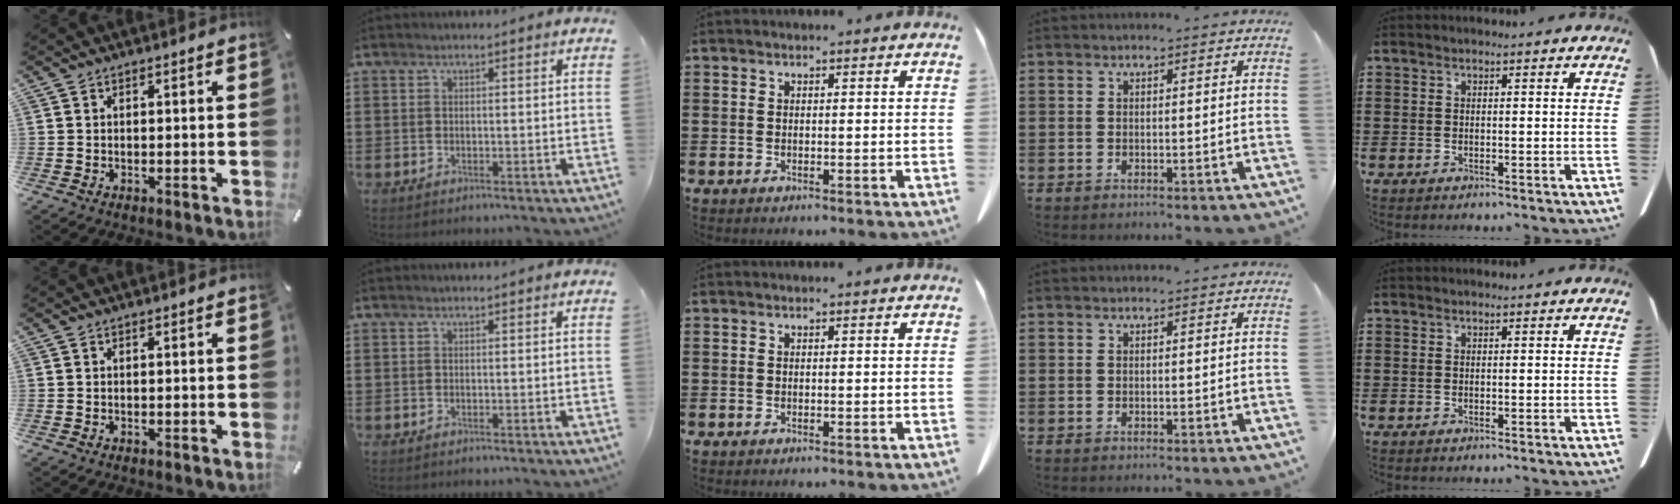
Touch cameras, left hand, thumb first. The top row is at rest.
{}